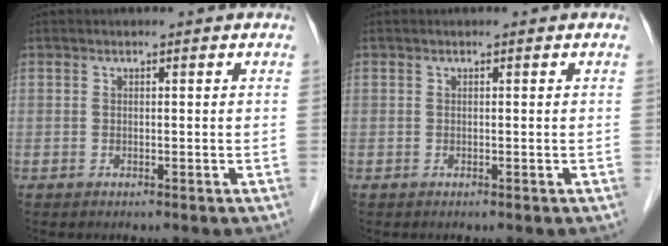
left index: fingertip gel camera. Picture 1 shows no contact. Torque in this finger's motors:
{"motor_torque": [0.00, 0.00, 0.00, 0.00]}